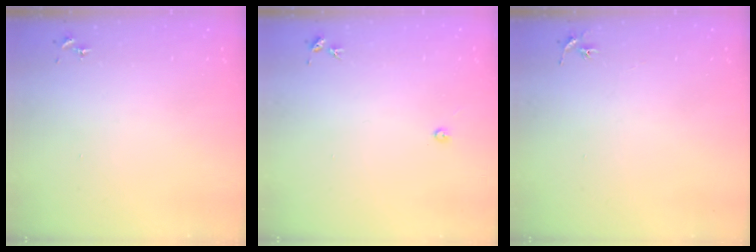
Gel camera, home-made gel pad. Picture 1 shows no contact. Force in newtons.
{"total": 3.0, "press": 3.0, "slide": 0.4}
{"total": 2.9, "press": 2.9, "slide": 0.3}